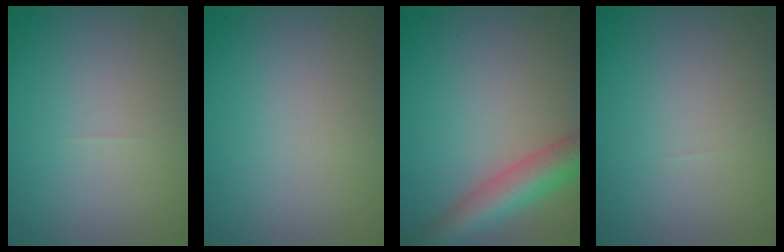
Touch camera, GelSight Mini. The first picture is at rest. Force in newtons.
{"total": 0.0}
{"total": 6.0, "press": 6.0, "slide": 0.2}
{"total": 0.0}